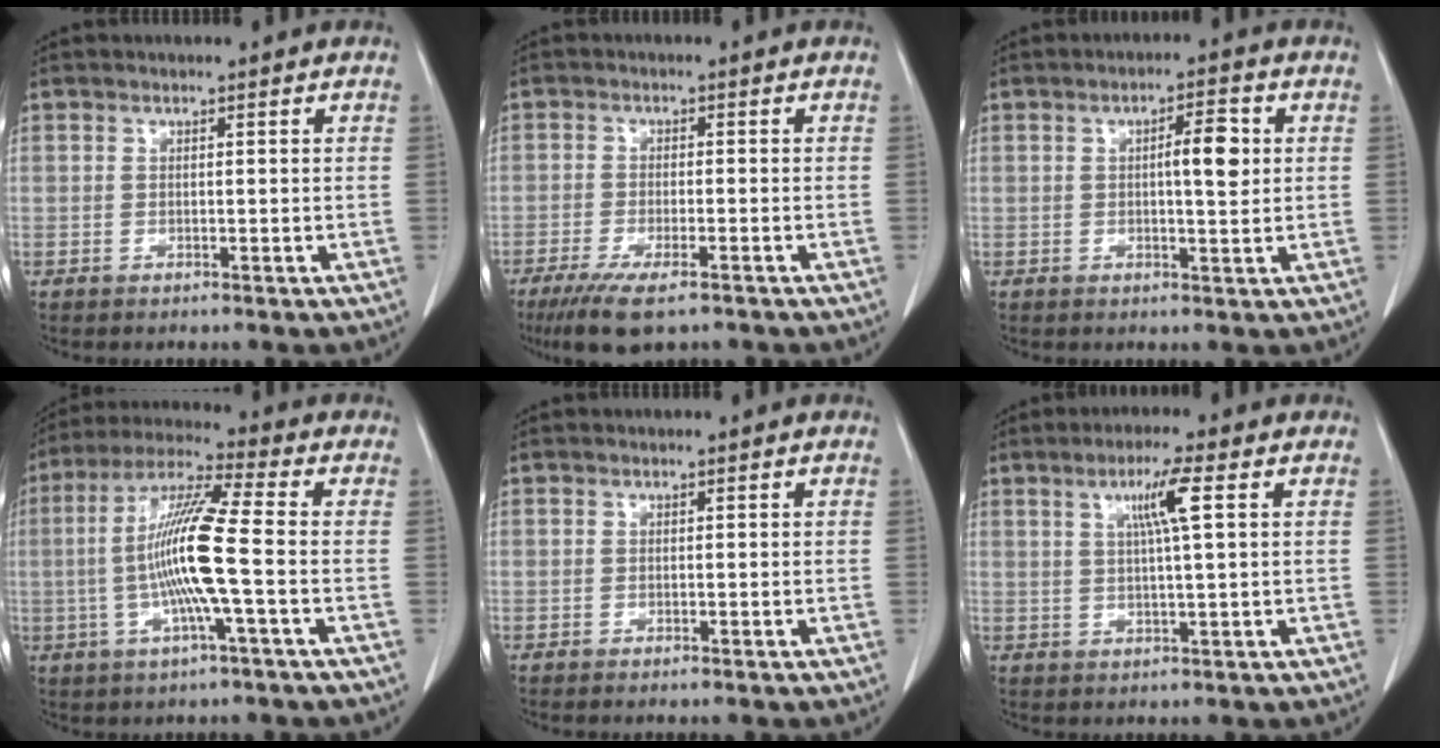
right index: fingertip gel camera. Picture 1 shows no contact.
{"total": 8.0, "force": [-5.5, 1.7, 5.5], "torque": [-0.089, -0.019, -0.083]}
{"total": 4.9, "force": [0.9, 1.1, 4.7], "torque": [-0.072, 0.007, 0.014]}
{"total": 12.3, "force": [-1.5, -0.3, 12.2], "torque": [-0.240, 0.005, -0.035]}
{"total": 0.6, "force": [-0.5, 0.0, 0.3], "torque": [-0.009, -0.002, -0.007]}
{"total": 5.4, "force": [1.8, -0.5, 5.1], "torque": [-0.090, 0.003, 0.031]}